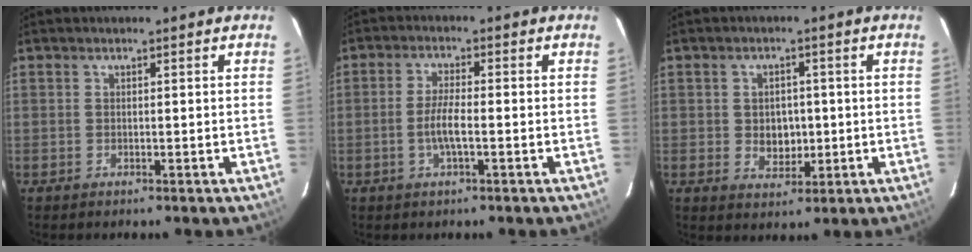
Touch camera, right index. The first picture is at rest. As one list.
[{"total": 4.6, "force": [-1.3, 0.7, 4.3], "torque": [-0.086, 0.000, -0.025]}, {"total": 5.0, "force": [-0.3, 4.0, 3.0], "torque": [-0.050, 0.003, 0.004]}]